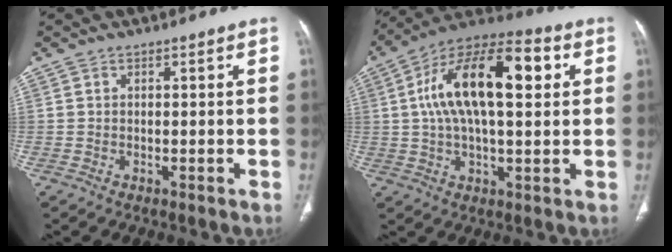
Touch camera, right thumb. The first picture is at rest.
{"total": 20.4, "force": [4.3, 8.9, 17.8], "torque": [-0.296, 0.028, 0.062]}